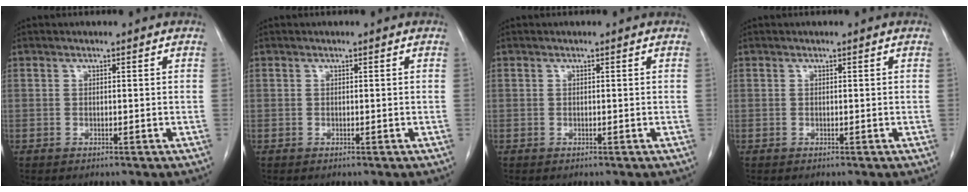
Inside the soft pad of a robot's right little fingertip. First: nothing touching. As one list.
[{"total": 0.0}, {"total": 0.0}, {"total": 0.0}]